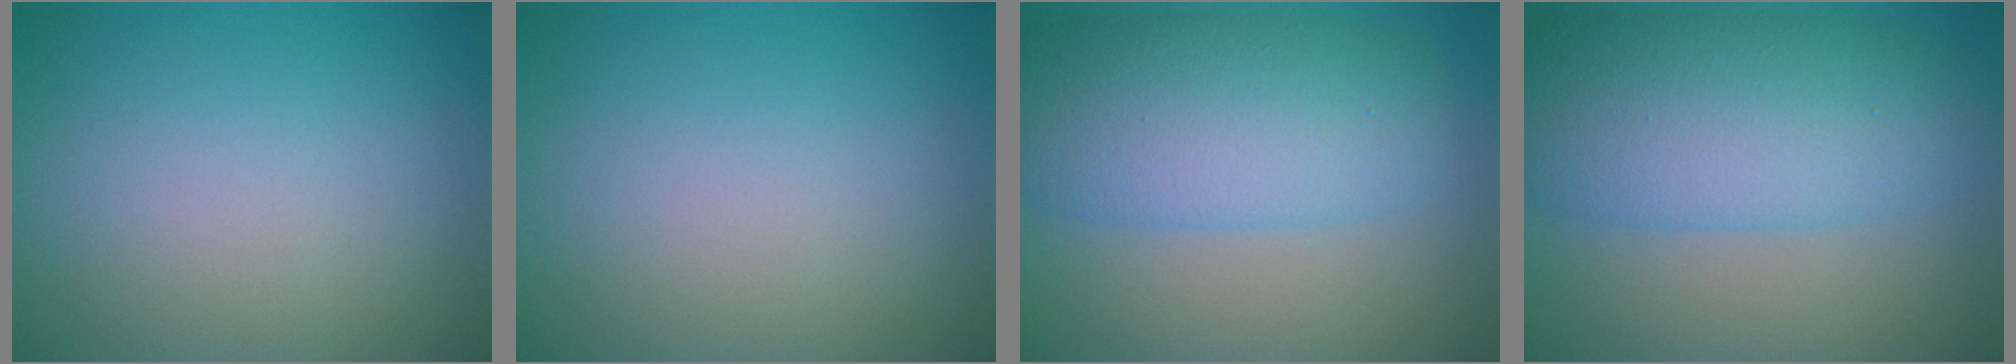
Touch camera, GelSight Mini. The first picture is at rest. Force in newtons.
{"total": 0.0}
{"total": 8.2, "press": 8.2, "slide": 0.2}
{"total": 8.9, "press": 8.9, "slide": 0.1}